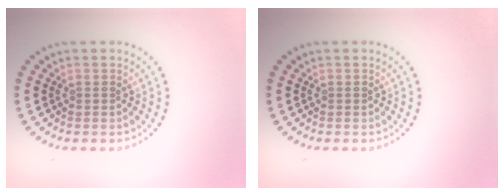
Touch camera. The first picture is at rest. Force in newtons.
{"total": 0.0}